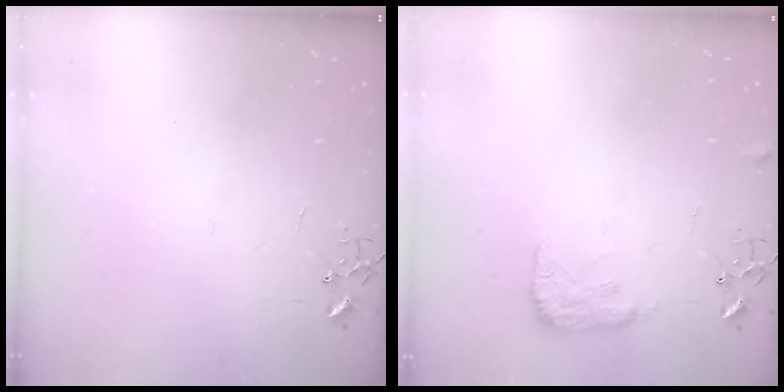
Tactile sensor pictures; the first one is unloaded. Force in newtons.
{"total": 9.2, "press": 9.2, "slide": 0.3}